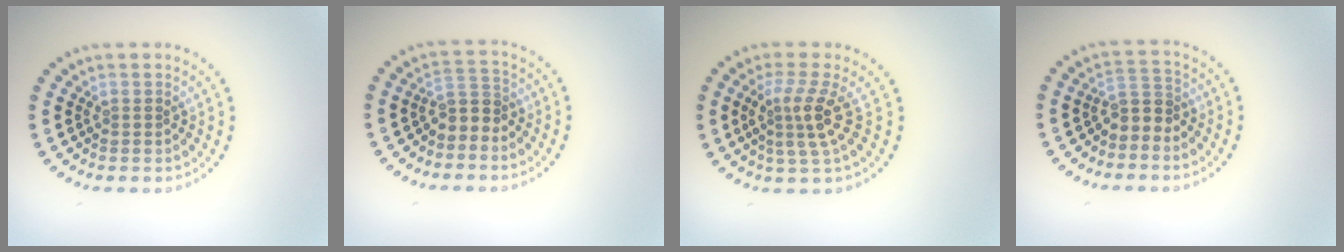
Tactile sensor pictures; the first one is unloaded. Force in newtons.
{"total": 2.1, "press": 1.5, "slide": 1.4}
{"total": 3.2, "press": 2.3, "slide": 2.3}
{"total": 2.1, "press": 1.5, "slide": 1.4}